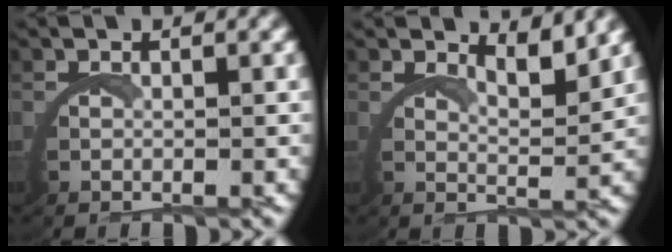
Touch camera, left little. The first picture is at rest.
{"total": 3.3, "force": [3.0, -0.5, 1.4], "torque": [-0.025, -0.013, 0.051]}